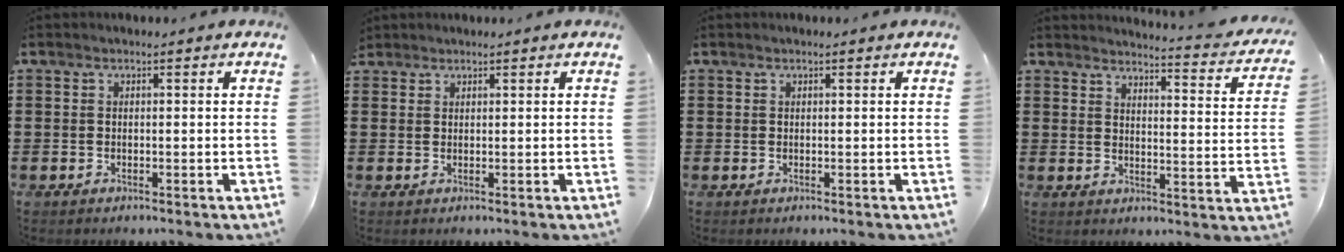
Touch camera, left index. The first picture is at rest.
{"total": 1.1, "force": [1.0, 0.5, 0.1], "torque": [-0.005, 0.001, 0.021]}
{"total": 0.0}
{"total": 3.6, "force": [3.4, -0.4, 1.1], "torque": [-0.025, -0.036, 0.050]}